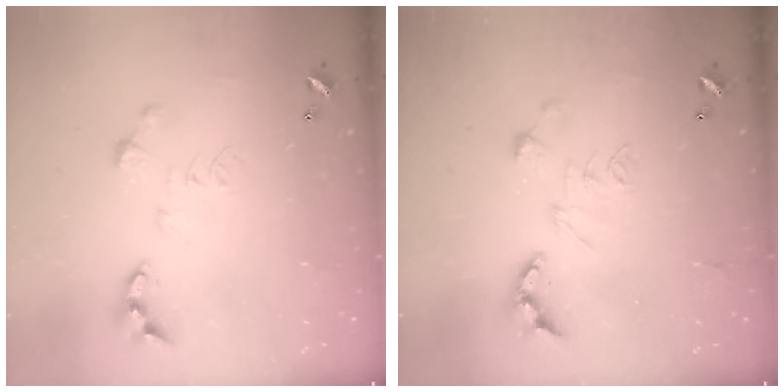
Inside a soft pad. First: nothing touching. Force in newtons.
{"total": 2.5, "press": 2.0, "slide": 1.5}